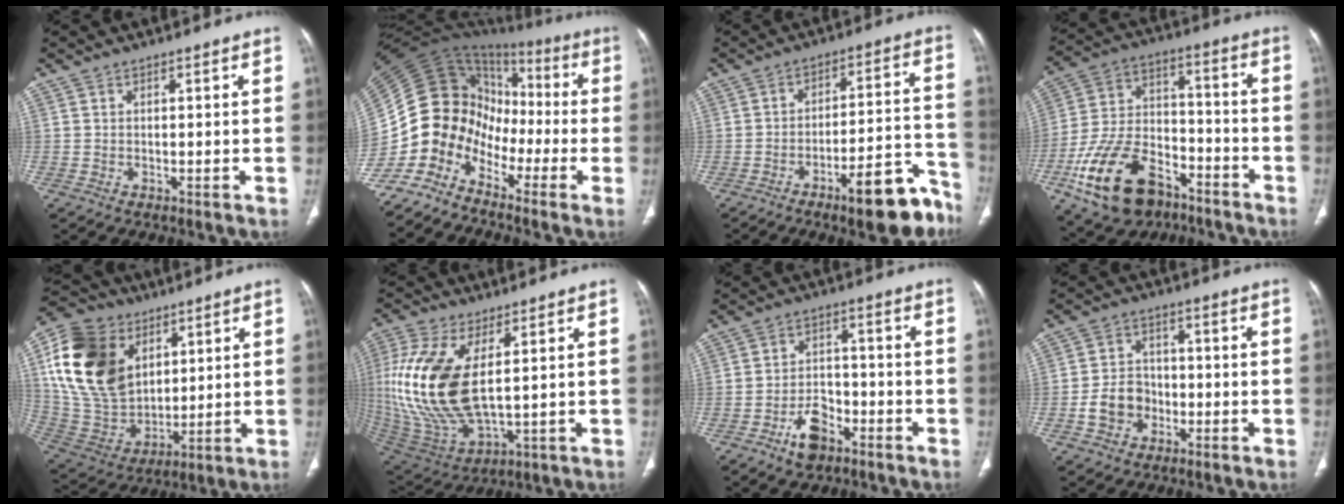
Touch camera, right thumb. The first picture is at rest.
{"total": 13.4, "force": [-8.0, 9.5, 5.0], "torque": [-0.054, 0.095, -0.151]}
{"total": 15.0, "force": [-9.6, 4.2, 10.7], "torque": [-0.115, 0.086, -0.139]}
{"total": 20.0, "force": [-10.9, 12.0, 11.7], "torque": [-0.214, 0.072, -0.182]}
{"total": 22.9, "force": [7.8, 16.2, 14.3], "torque": [-0.265, -0.019, 0.155]}
{"total": 20.3, "force": [2.9, 9.5, 17.7], "torque": [-0.394, -0.022, 0.071]}
{"total": 7.2, "force": [-4.1, 4.4, 3.9], "torque": [-0.052, 0.031, -0.069]}
{"total": 7.1, "force": [-2.3, 5.9, 3.2], "torque": [-0.040, 0.029, -0.040]}